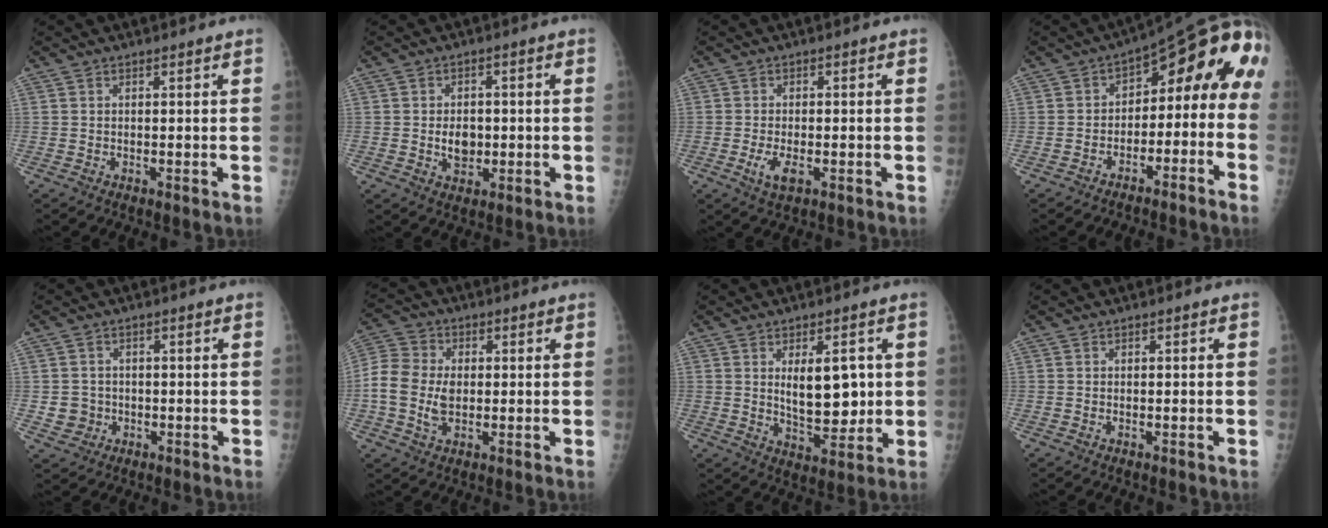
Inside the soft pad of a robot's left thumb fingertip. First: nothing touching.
{"total": 4.8, "force": [-0.5, 3.5, 3.2], "torque": [-0.032, 0.001, -0.003]}
{"total": 4.1, "force": [-1.4, 1.8, 3.3], "torque": [-0.067, 0.001, -0.022]}
{"total": 13.8, "force": [-4.6, 8.6, 9.9], "torque": [-0.089, 0.091, -0.070]}
{"total": 3.7, "force": [-0.9, 3.6, 0.5], "torque": [0.007, 0.006, -0.011]}
{"total": 10.6, "force": [-0.8, 7.9, 7.1], "torque": [-0.145, 0.011, -0.019]}
{"total": 10.0, "force": [1.6, 5.0, 8.5], "torque": [-0.099, -0.020, 0.038]}
{"total": 0.0}